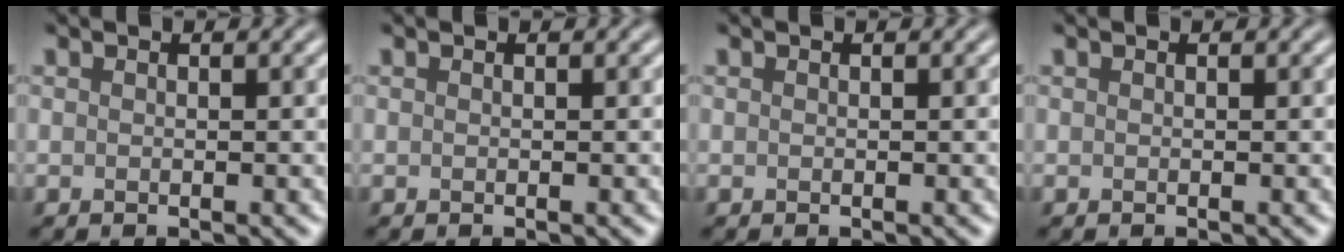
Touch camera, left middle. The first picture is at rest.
{"total": 0.0}
{"total": 0.0}
{"total": 0.0}